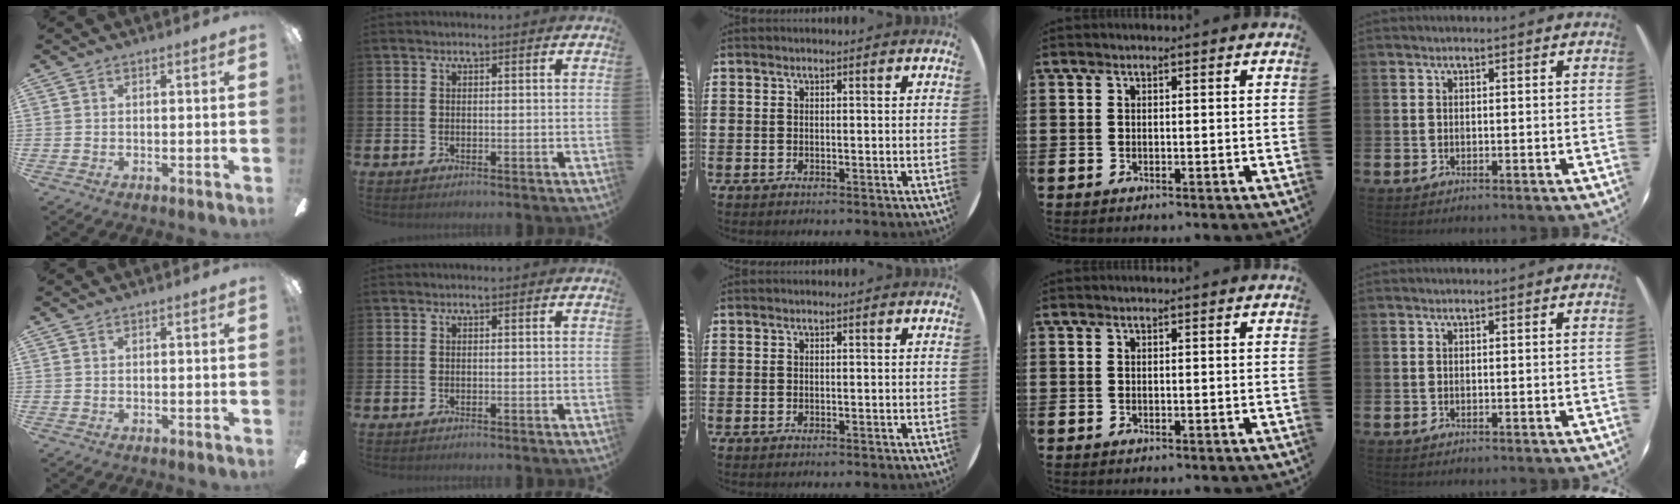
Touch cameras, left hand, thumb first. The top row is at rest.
{}